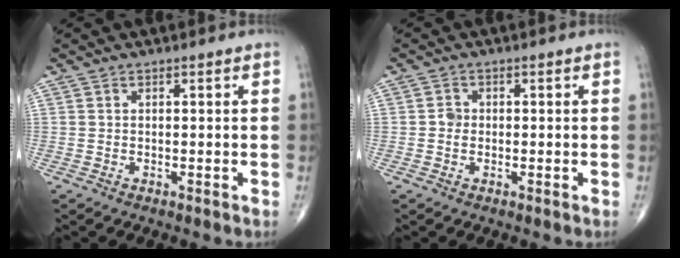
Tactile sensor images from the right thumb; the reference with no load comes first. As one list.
[{"total": 1.6, "force": [-0.1, 1.4, 0.8], "torque": [-0.006, 0.004, -0.005]}]